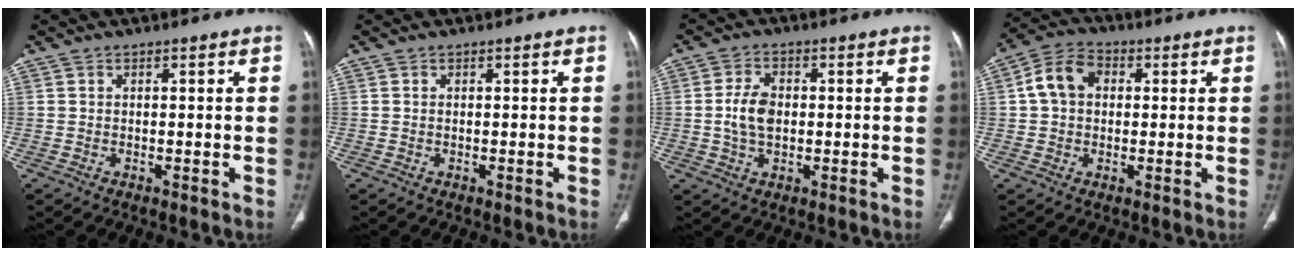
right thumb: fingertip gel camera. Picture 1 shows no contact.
{"total": 0.0}
{"total": 5.8, "force": [0.0, 3.7, 4.5], "torque": [-0.087, 0.006, -0.002]}
{"total": 7.8, "force": [1.2, 5.9, 4.9], "torque": [-0.085, 0.021, 0.013]}